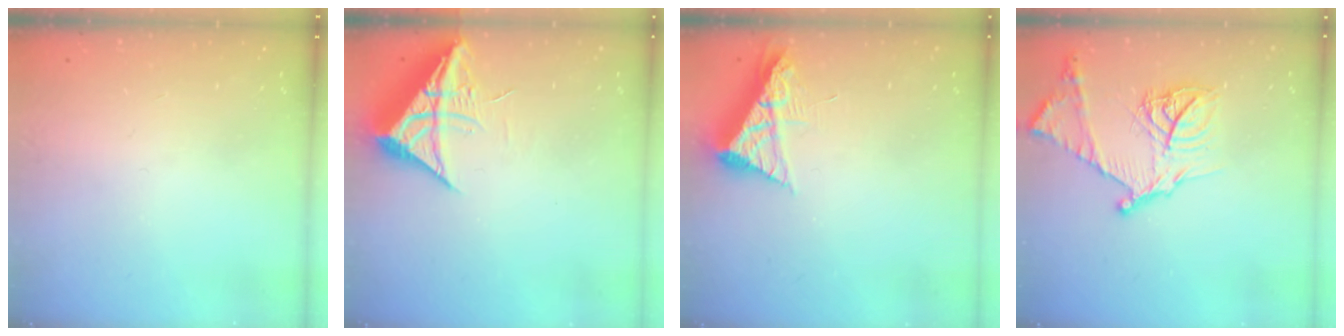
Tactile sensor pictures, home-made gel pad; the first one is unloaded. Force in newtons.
{"total": 10.0, "press": 9.9, "slide": 1.0}
{"total": 8.1, "press": 8.1, "slide": 0.8}
{"total": 19.1, "press": 19.0, "slide": 1.7}